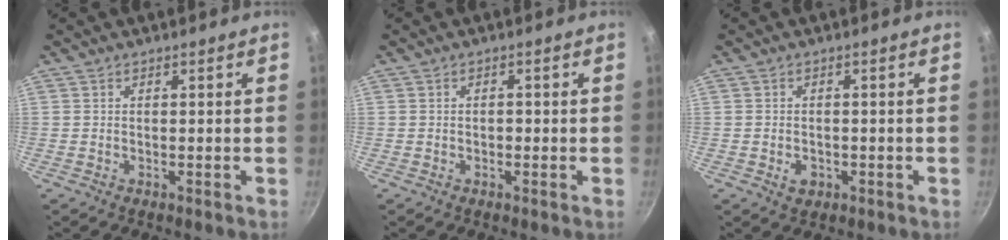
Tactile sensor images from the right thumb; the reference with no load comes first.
{"total": 0.9, "force": [-0.2, 0.7, 0.6], "torque": [-0.008, 0.005, -0.003]}
{"total": 2.8, "force": [-0.9, 2.1, 1.6], "torque": [-0.021, 0.006, -0.010]}